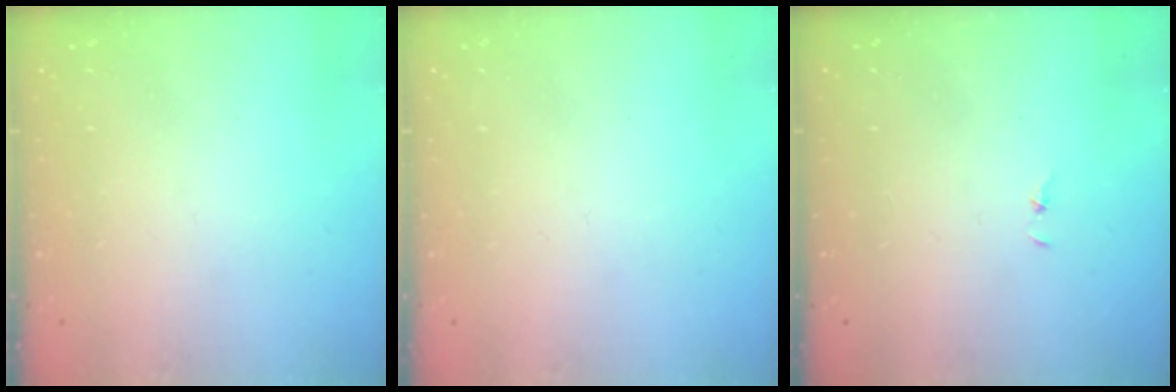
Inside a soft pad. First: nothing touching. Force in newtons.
{"total": 0.0}
{"total": 0.7, "press": 0.7, "slide": 0.1}